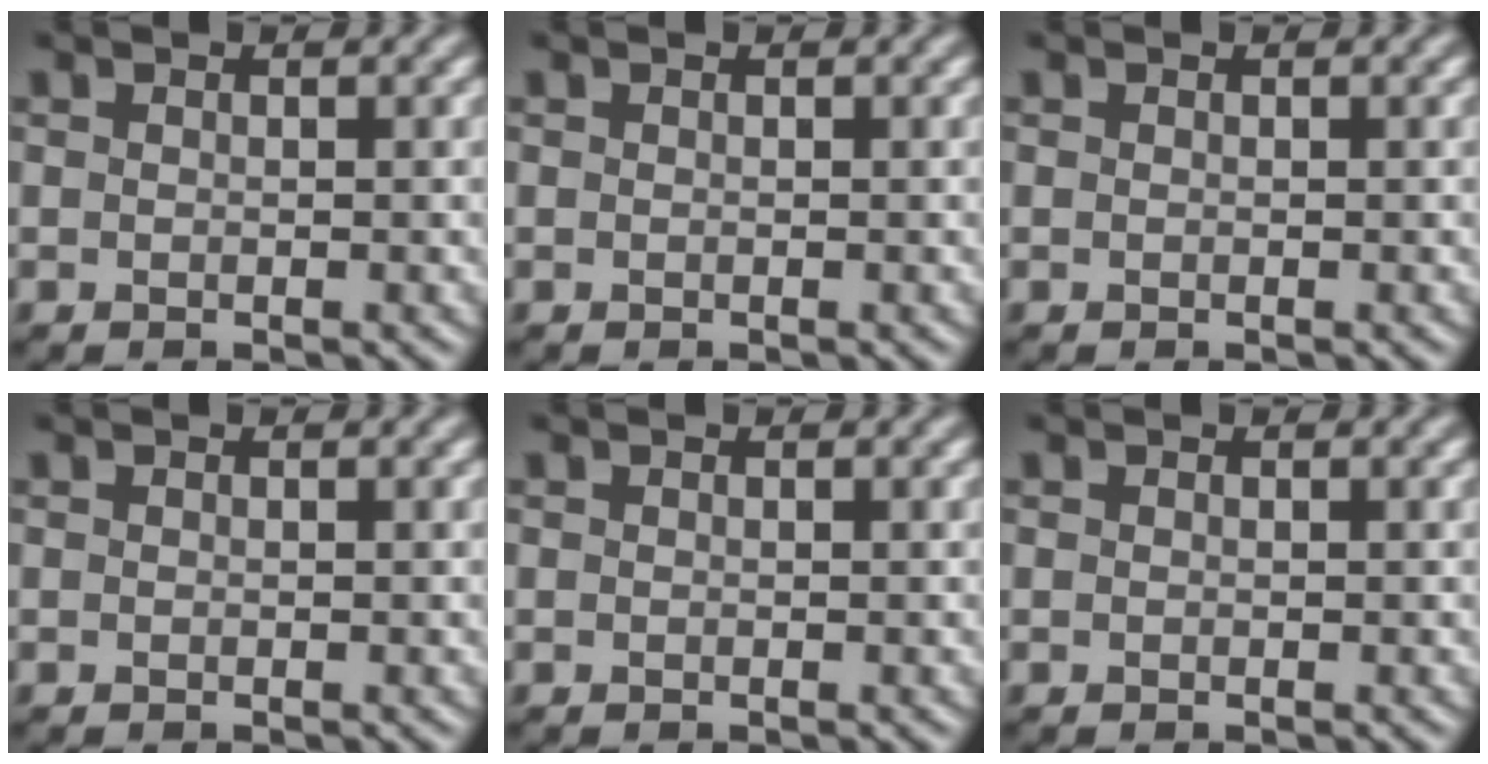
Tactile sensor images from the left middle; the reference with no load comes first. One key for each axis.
{"total": 0.0}
{"total": 0.0}
{"total": 0.0}
{"total": 0.0}
{"total": 0.0}